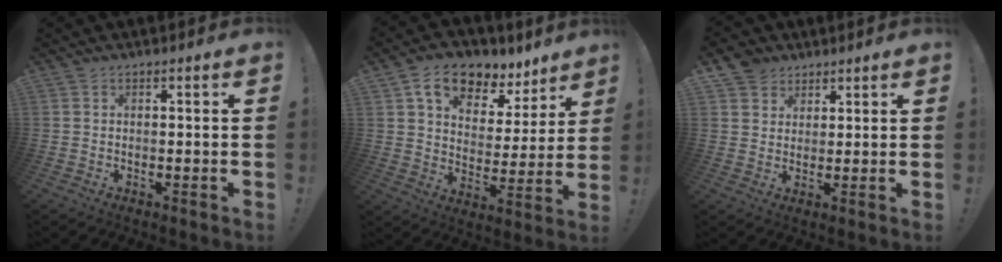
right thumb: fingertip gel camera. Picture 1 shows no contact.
{"total": 13.3, "force": [8.7, 7.5, 6.6], "torque": [-0.111, -0.049, 0.158]}
{"total": 5.5, "force": [3.7, 4.0, 0.4], "torque": [-0.007, -0.023, 0.071]}